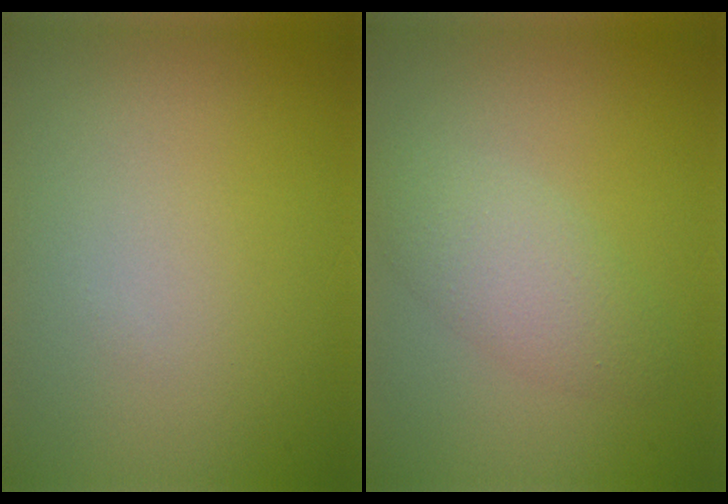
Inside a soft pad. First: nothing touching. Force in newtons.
{"total": 2.9, "press": 2.9, "slide": 0.1}